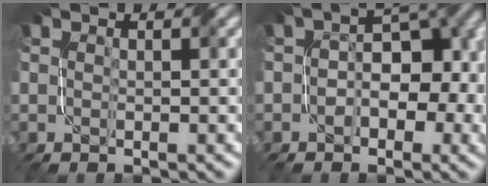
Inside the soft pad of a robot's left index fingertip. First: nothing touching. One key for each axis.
{"total": 8.4, "fx": -1.4, "fy": 5.0, "fz": 6.7, "tx": -0.071, "ty": 0.009, "tz": -0.022}